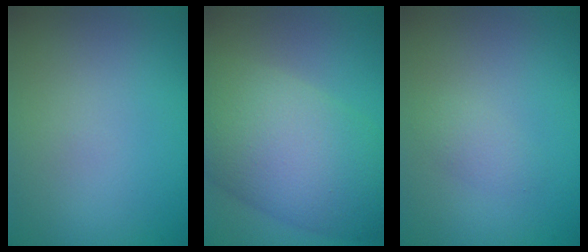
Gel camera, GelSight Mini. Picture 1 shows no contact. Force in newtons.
{"total": 11.1, "press": 11.1, "slide": 0.6}
{"total": 1.1, "press": 1.1, "slide": 0.1}